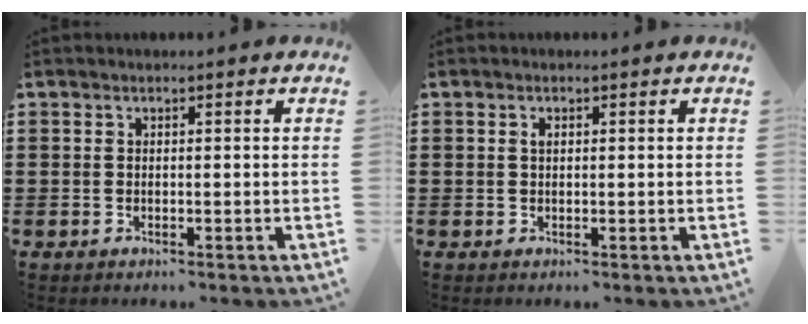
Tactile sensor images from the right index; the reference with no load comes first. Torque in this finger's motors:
{"motor_torque": [0.00, 0.00, 0.00, 0.03]}